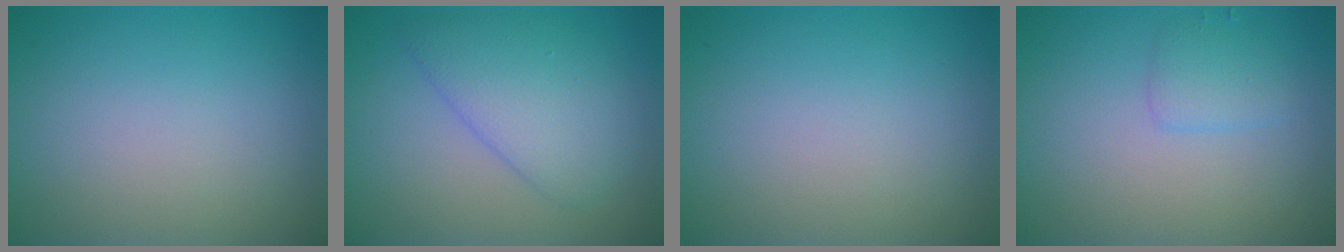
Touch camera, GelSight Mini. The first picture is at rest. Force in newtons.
{"total": 4.3, "press": 4.3, "slide": 0.3}
{"total": 0.0}
{"total": 1.5, "press": 1.5, "slide": 0.2}